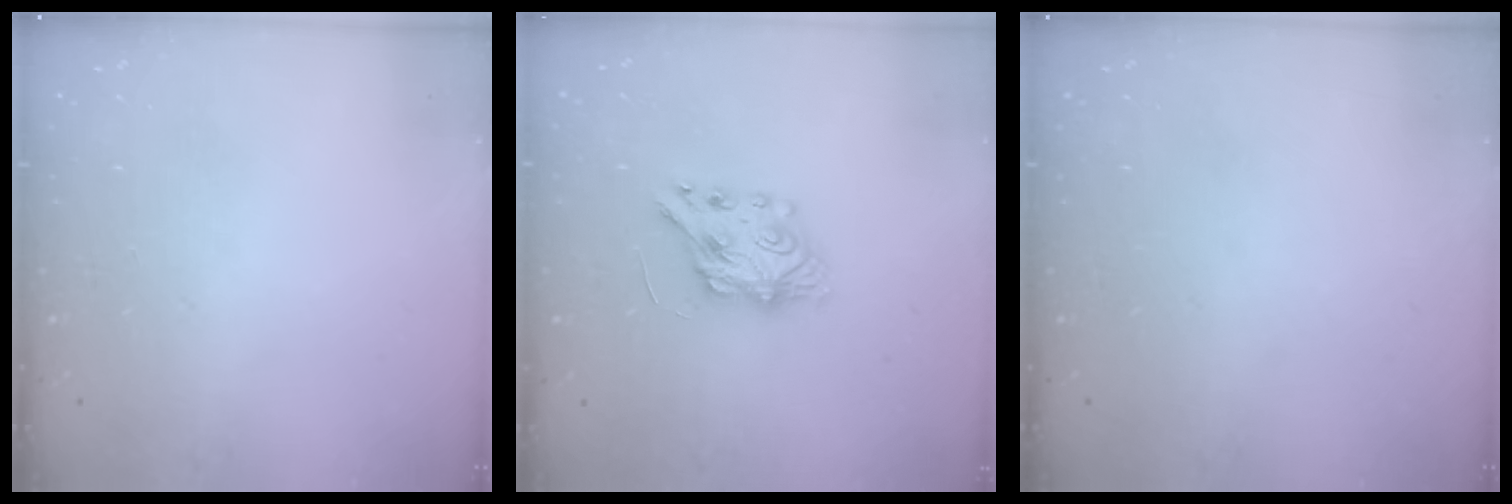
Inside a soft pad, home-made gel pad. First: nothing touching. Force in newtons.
{"total": 7.2, "press": 7.1, "slide": 0.4}
{"total": 0.0}